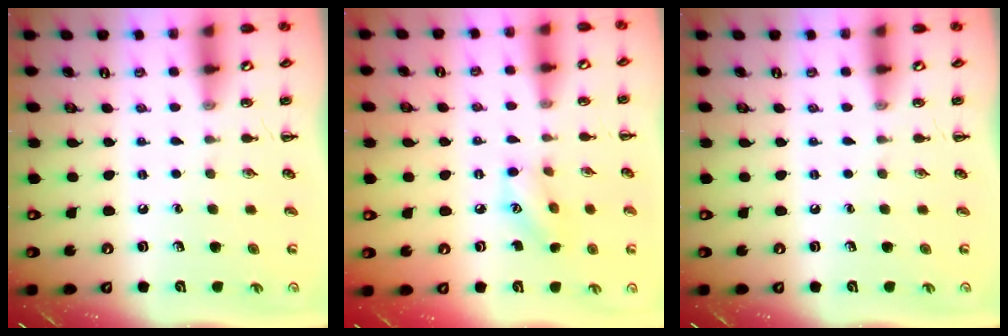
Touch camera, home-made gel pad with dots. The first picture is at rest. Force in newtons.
{"total": 7.8, "press": 7.7, "slide": 0.6}
{"total": 0.0}